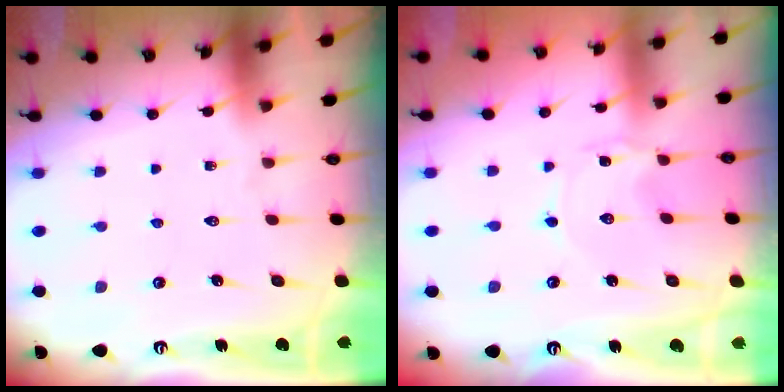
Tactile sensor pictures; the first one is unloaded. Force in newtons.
{"total": 0.6, "press": 0.6, "slide": 0.1}